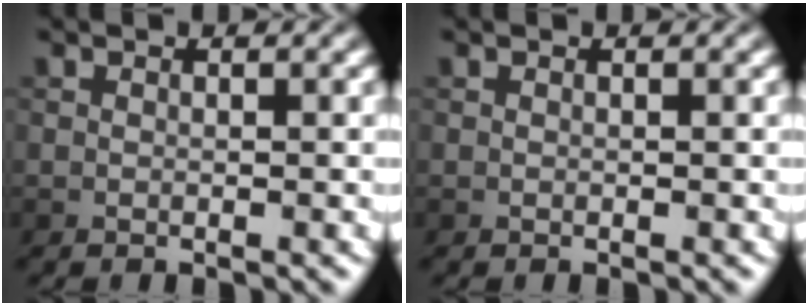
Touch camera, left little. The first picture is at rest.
{"total": 0.0}